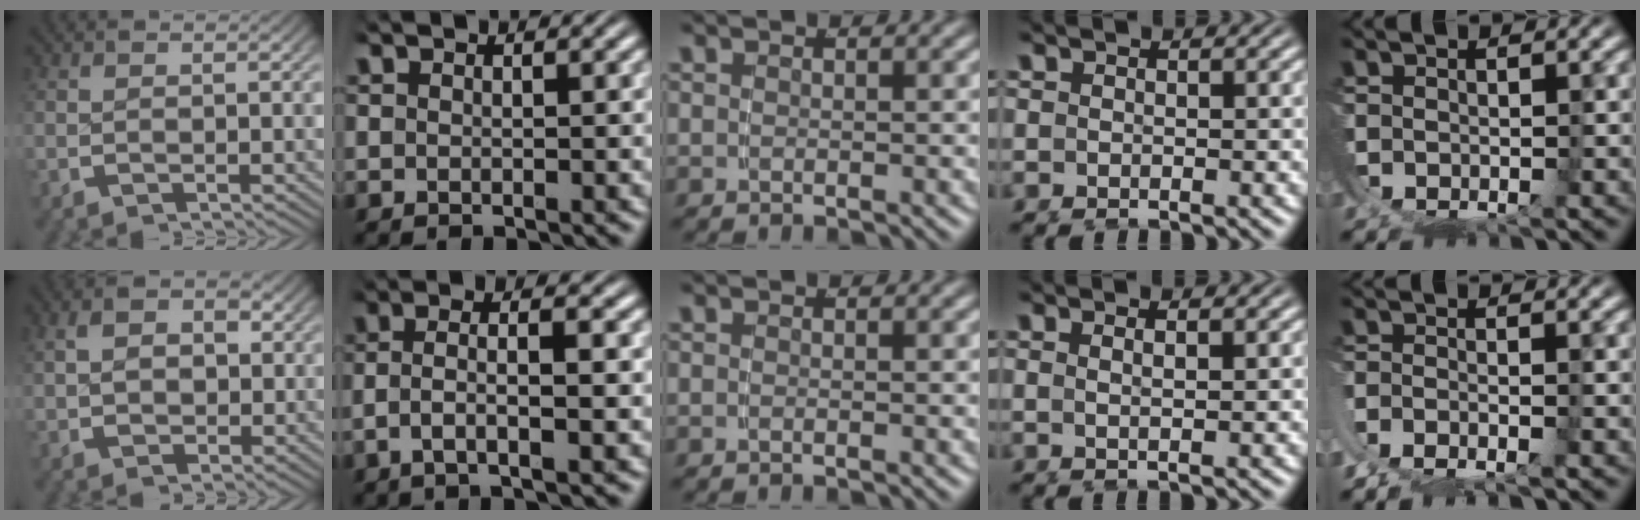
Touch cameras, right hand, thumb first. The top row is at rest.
{"thumb": {"total": 4.1, "force": [1.0, 2.7, 2.9], "torque": [-0.045, -0.005, 0.022]}, "index": {"total": 3.7, "force": [-0.8, 0.9, 3.5], "torque": [-0.069, -0.004, -0.014]}, "ring": {"total": 1.0, "force": [0.3, -0.3, 0.9], "torque": [-0.014, -0.004, 0.009]}, "little": {"total": 2.1, "force": [-1.7, 0.0, 1.3], "torque": [-0.022, -0.005, -0.029]}}